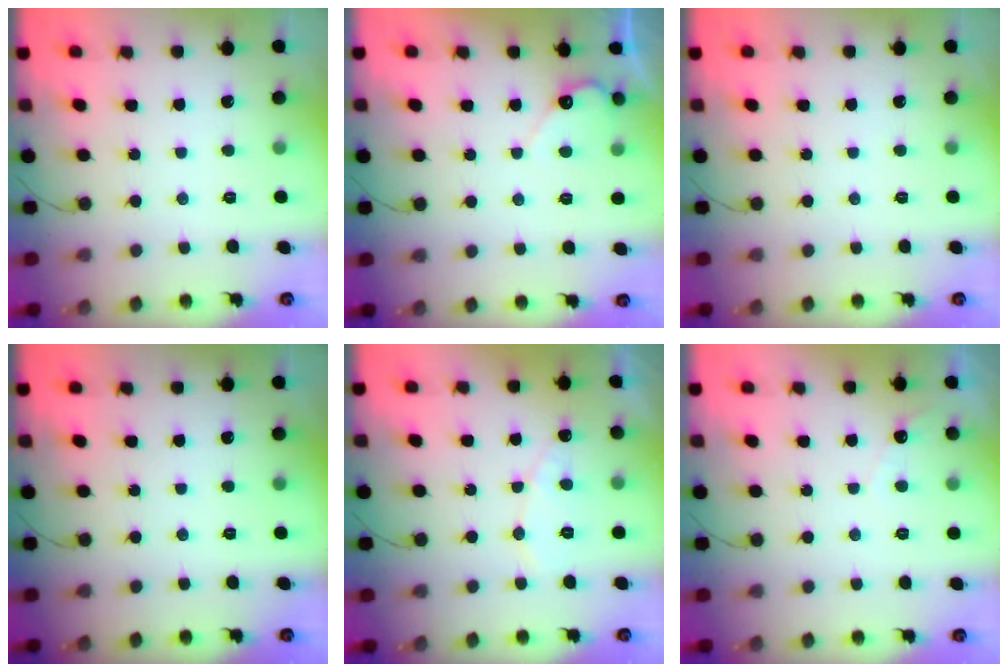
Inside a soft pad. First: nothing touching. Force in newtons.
{"total": 4.9, "press": 4.9, "slide": 0.3}
{"total": 0.0}
{"total": 0.0}
{"total": 6.6, "press": 6.6, "slide": 0.5}
{"total": 3.6, "press": 3.6, "slide": 0.1}